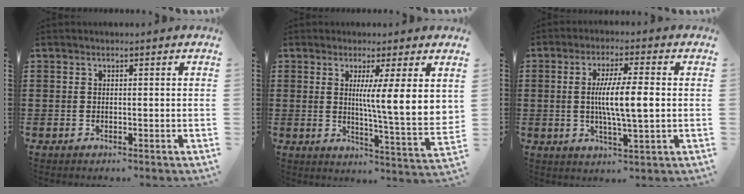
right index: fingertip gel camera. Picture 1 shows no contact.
{"total": 7.9, "force": [3.0, 0.0, 7.3], "torque": [-0.123, -0.028, 0.043]}
{"total": 7.8, "force": [0.3, 1.1, 7.7], "torque": [-0.138, -0.002, 0.001]}